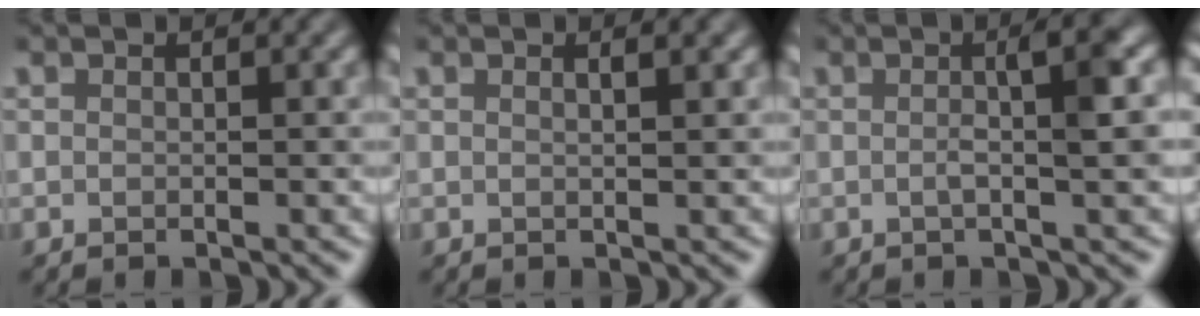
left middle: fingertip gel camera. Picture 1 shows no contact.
{"total": 1.5, "force": [0.8, 0.5, 1.2], "torque": [-0.011, -0.001, 0.001]}
{"total": 4.1, "force": [0.3, 0.8, 4.0], "torque": [-0.057, 0.009, -0.002]}